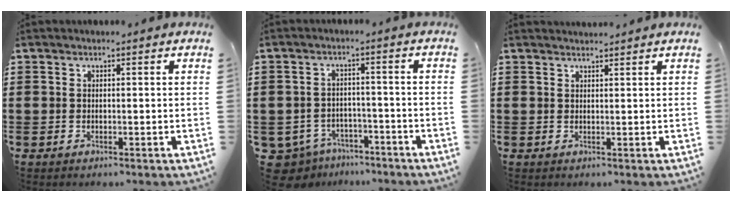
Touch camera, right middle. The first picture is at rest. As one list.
[{"total": 4.0, "force": [-3.7, 1.5, 0.5], "torque": [-0.038, 0.000, -0.084]}, {"total": 1.3, "force": [1.3, 0.1, 0.1], "torque": [0.005, -0.002, 0.023]}]